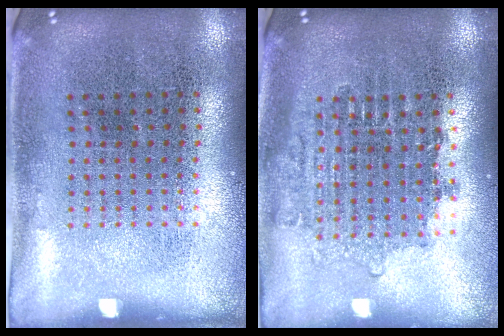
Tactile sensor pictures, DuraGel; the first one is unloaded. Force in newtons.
{"total": 1.6, "press": 1.3, "slide": 0.8}